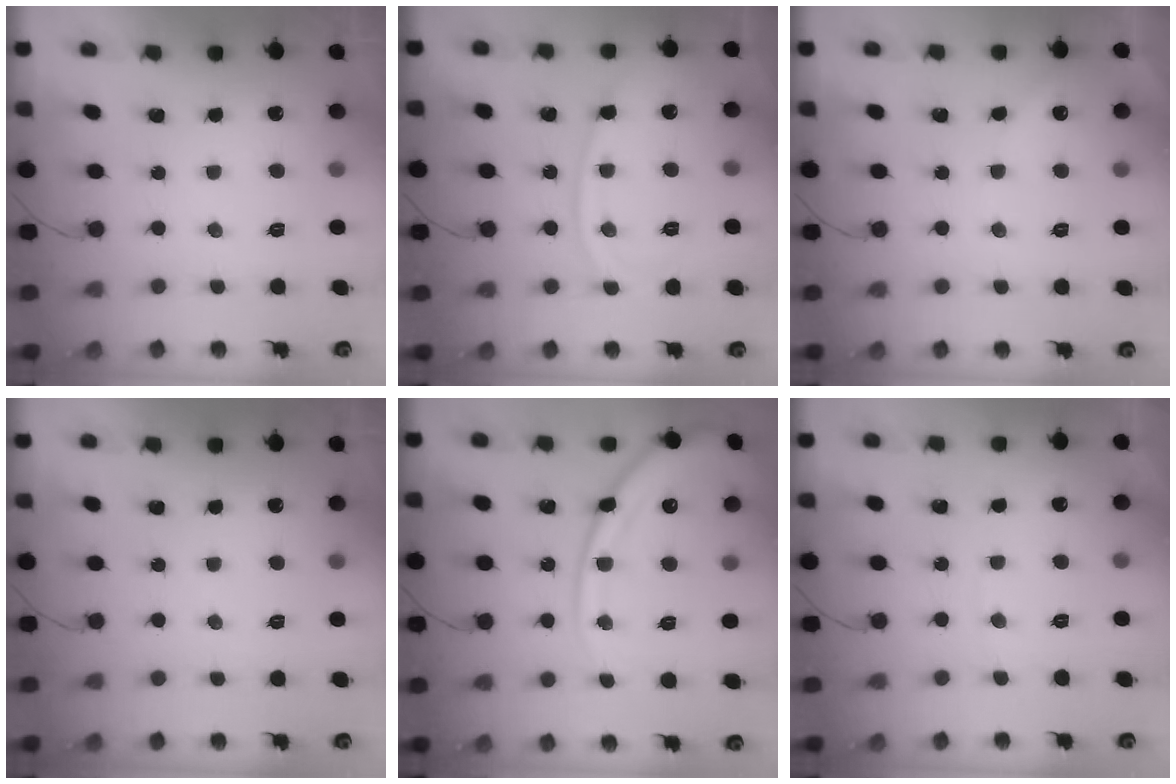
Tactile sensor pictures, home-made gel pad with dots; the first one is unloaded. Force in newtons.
{"total": 10.6, "press": 10.5, "slide": 1.2}
{"total": 3.9, "press": 3.9, "slide": 0.7}
{"total": 0.0}
{"total": 16.0, "press": 15.9, "slide": 2.0}
{"total": 2.9, "press": 2.9, "slide": 0.4}